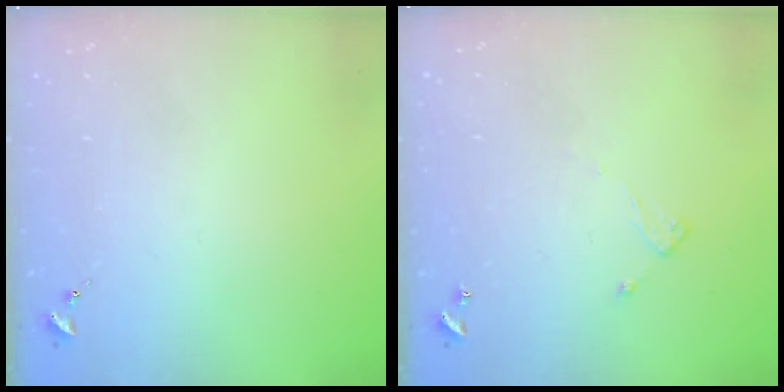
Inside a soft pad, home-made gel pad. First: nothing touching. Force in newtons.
{"total": 5.8, "press": 5.8, "slide": 0.5}